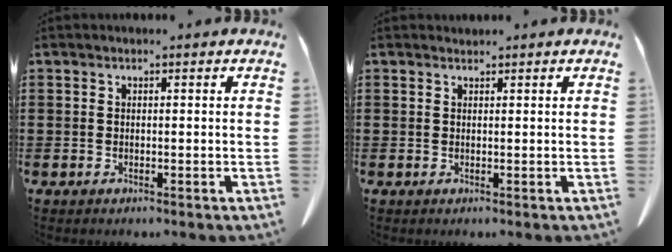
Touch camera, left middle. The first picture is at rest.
{"total": 0.8, "force": [0.8, 0.0, 0.0], "torque": [-0.002, -0.001, 0.016]}